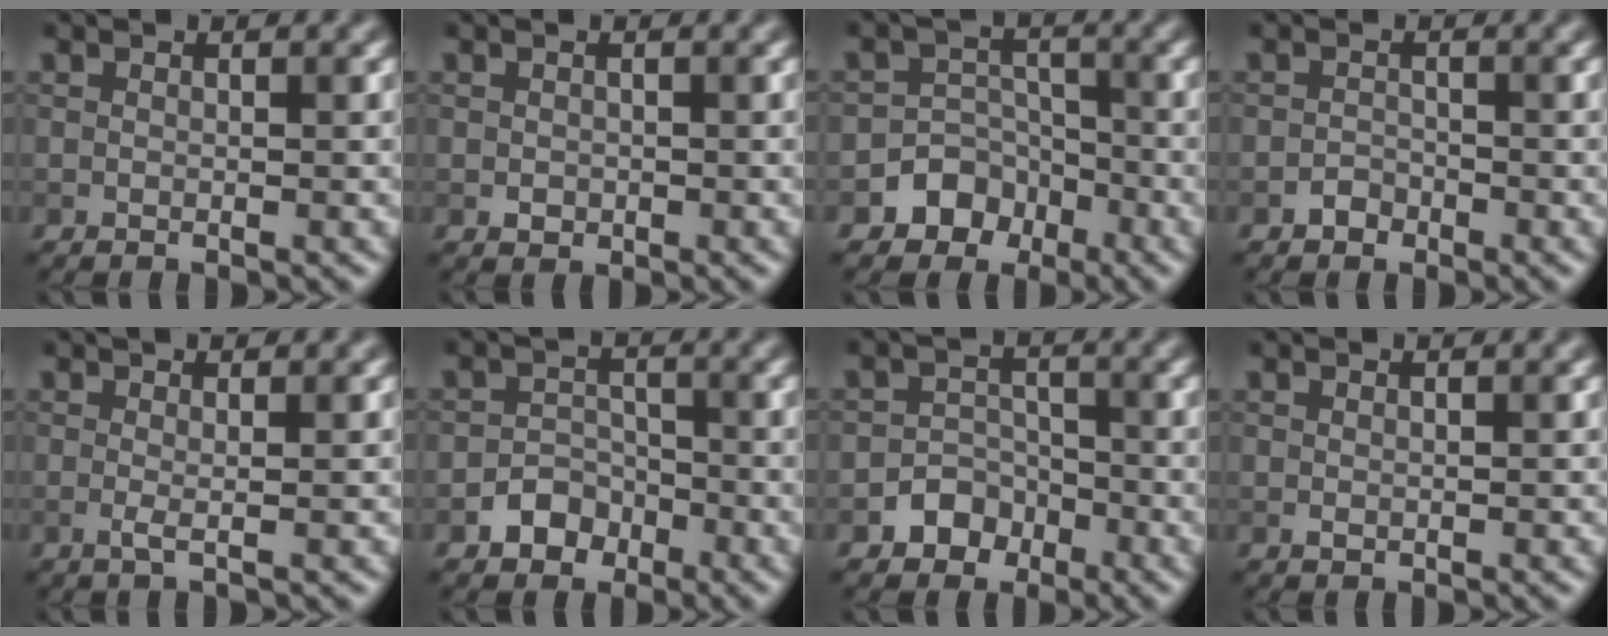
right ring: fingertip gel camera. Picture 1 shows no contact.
{"total": 1.0, "force": [-0.1, 0.9, 0.3], "torque": [-0.002, -0.006, -0.004]}
{"total": 4.5, "force": [-2.6, 3.6, 0.6], "torque": [0.025, 0.007, -0.062]}
{"total": 1.1, "force": [-0.8, 0.8, 0.2], "torque": [0.005, 0.003, -0.014]}
{"total": 1.6, "force": [0.1, 0.3, 1.5], "torque": [-0.026, 0.000, 0.000]}
{"total": 2.5, "force": [-1.4, 2.0, 0.7], "torque": [0.004, 0.007, -0.025]}
{"total": 3.0, "force": [-1.7, 2.4, 0.6], "torque": [0.024, 0.011, -0.036]}
{"total": 0.6, "force": [0.4, 0.4, 0.3], "torque": [-0.005, 0.001, 0.009]}